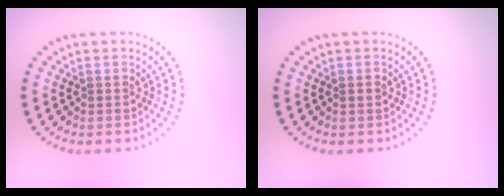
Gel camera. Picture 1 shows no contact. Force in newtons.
{"total": 1.0, "press": 0.9, "slide": 0.1}